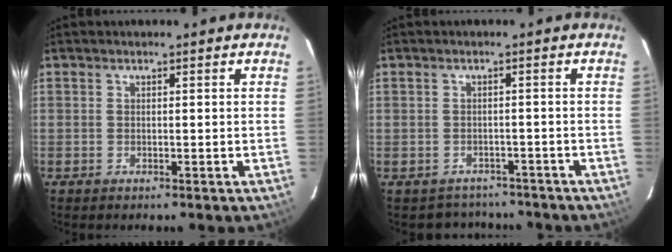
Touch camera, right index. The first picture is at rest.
{"total": 5.5, "force": [-4.4, 3.4, 0.0], "torque": [-0.003, 0.028, -0.058]}